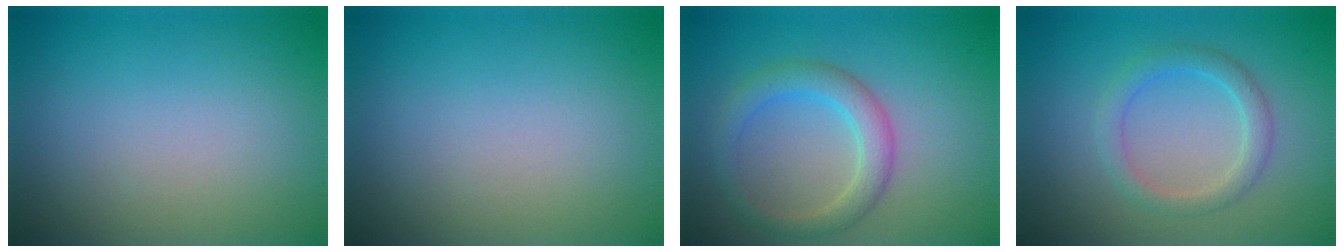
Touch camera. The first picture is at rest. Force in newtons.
{"total": 0.0}
{"total": 3.4, "press": 3.4, "slide": 0.1}
{"total": 2.4, "press": 2.4, "slide": 0.1}